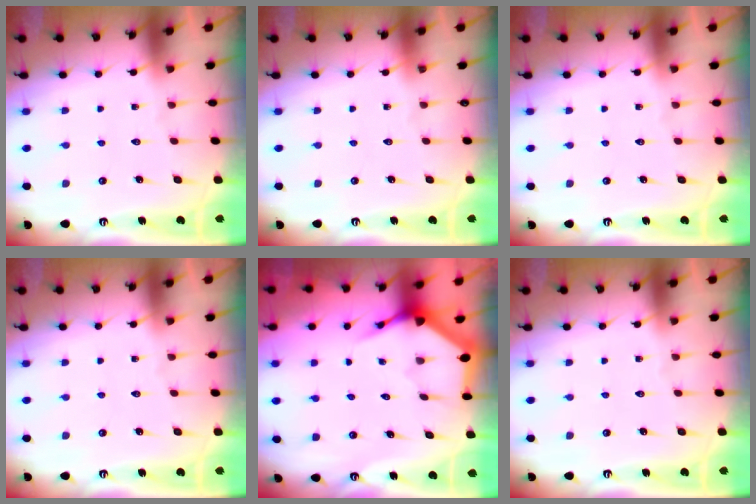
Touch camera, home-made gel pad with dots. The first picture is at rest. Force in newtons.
{"total": 0.0}
{"total": 0.0}
{"total": 0.0}
{"total": 3.7, "press": 3.6, "slide": 0.5}
{"total": 0.0}